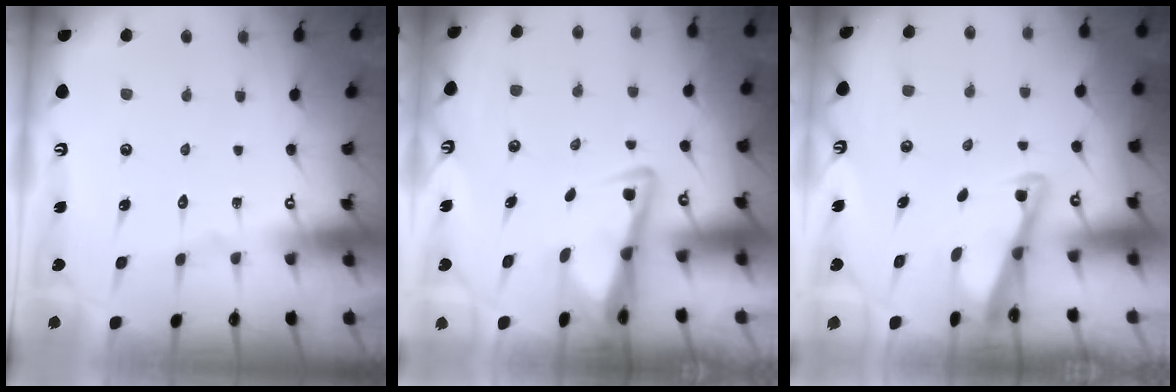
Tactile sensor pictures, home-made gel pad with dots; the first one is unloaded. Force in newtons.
{"total": 3.6, "press": 3.6, "slide": 0.6}
{"total": 2.8, "press": 2.8, "slide": 0.4}